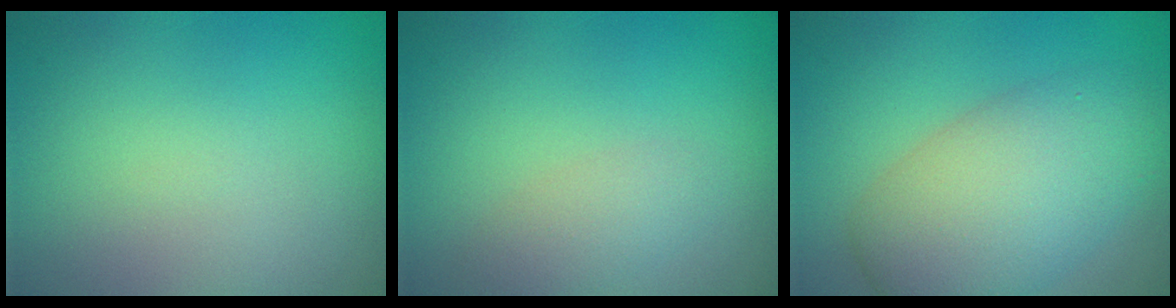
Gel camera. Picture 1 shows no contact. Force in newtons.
{"total": 1.8, "press": 1.8, "slide": 0.1}
{"total": 7.5, "press": 7.5, "slide": 0.4}